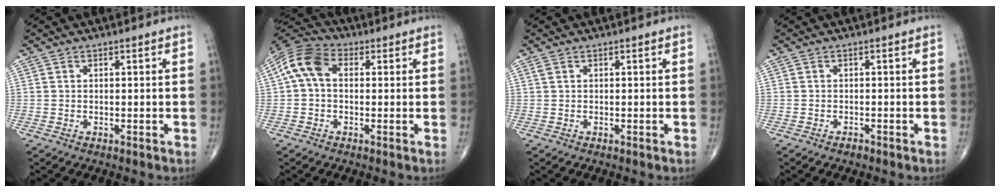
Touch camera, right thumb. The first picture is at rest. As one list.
[{"total": 8.7, "force": [1.1, 5.9, 6.2], "torque": [-0.119, 0.029, 0.010]}, {"total": 0.6, "force": [0.3, 0.2, 0.4], "torque": [-0.014, 0.007, 0.009]}, {"total": 0.8, "force": [-0.6, 0.5, 0.3], "torque": [-0.004, 0.002, -0.012]}]